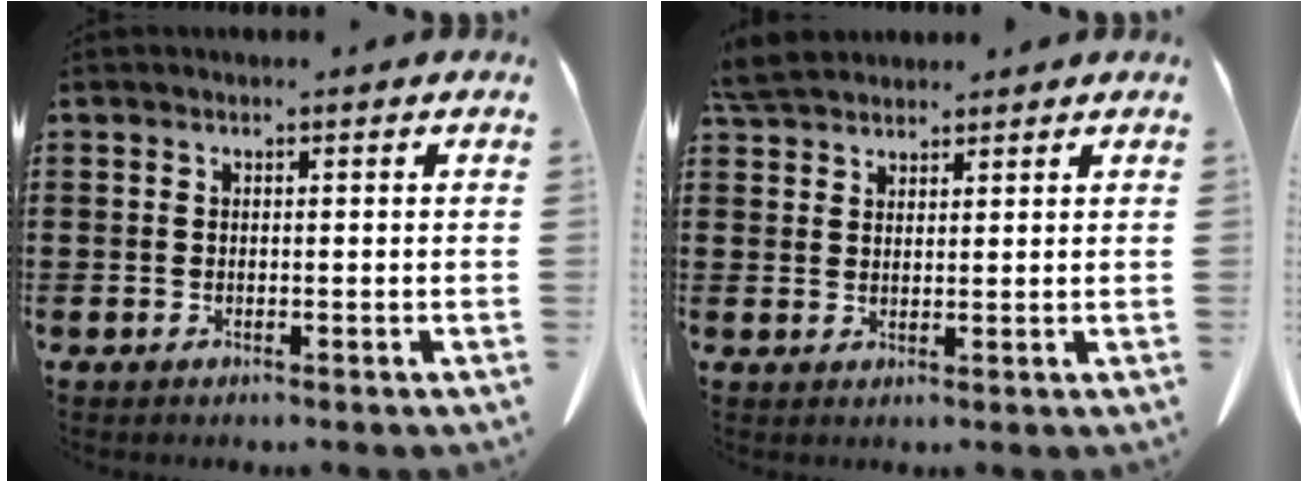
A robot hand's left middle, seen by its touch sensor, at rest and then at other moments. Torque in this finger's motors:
{"motor_torque": [1.00, 0.78, 0.13, 0.07]}